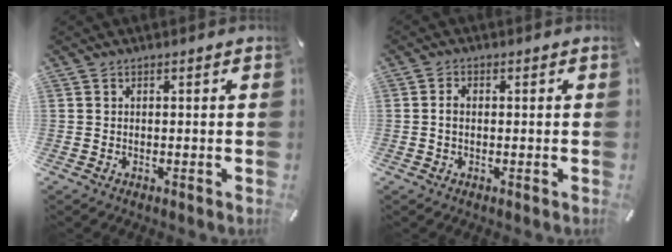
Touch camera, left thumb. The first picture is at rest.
{"total": 1.8, "force": [-0.1, 1.2, 1.3], "torque": [-0.026, 0.004, -0.003]}